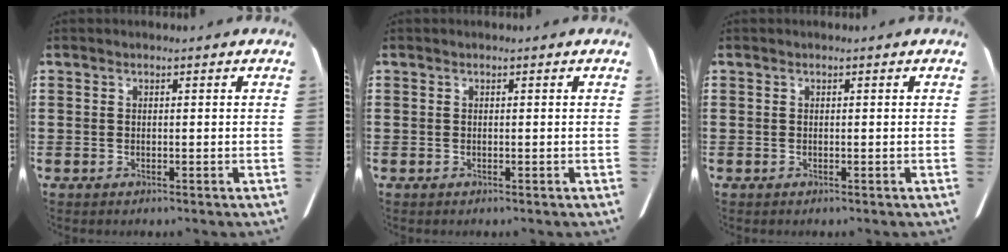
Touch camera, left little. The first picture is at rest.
{"total": 0.0}
{"total": 0.0}